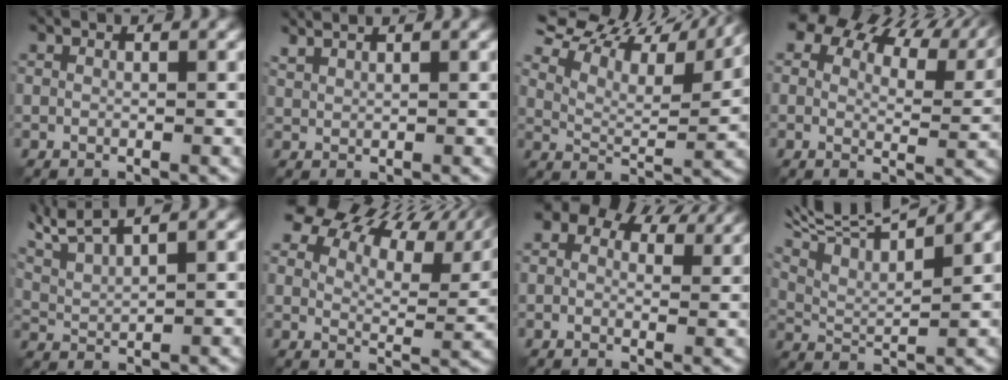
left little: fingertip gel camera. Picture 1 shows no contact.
{"total": 1.9, "force": [1.7, 0.3, 0.7], "torque": [-0.010, 0.006, 0.027]}
{"total": 13.5, "force": [10.6, 4.3, 7.0], "torque": [-0.164, 0.040, 0.151]}
{"total": 13.1, "force": [8.8, 6.4, 7.3], "torque": [-0.119, 0.023, 0.128]}
{"total": 6.6, "force": [5.0, 1.6, 4.0], "torque": [-0.093, 0.026, 0.071]}
{"total": 14.6, "force": [10.2, 6.4, 8.2], "torque": [-0.140, 0.033, 0.149]}
{"total": 7.9, "force": [5.2, 4.5, 3.8], "torque": [-0.062, 0.003, 0.061]}
{"total": 8.6, "force": [6.4, 2.1, 5.3], "torque": [-0.114, 0.023, 0.100]}